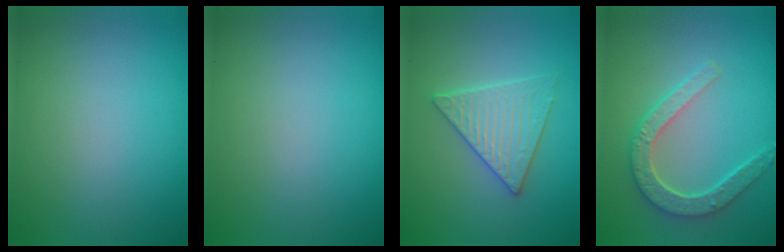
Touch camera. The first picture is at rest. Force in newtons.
{"total": 0.0}
{"total": 3.5, "press": 3.4, "slide": 0.3}
{"total": 4.4, "press": 3.7, "slide": 2.5}